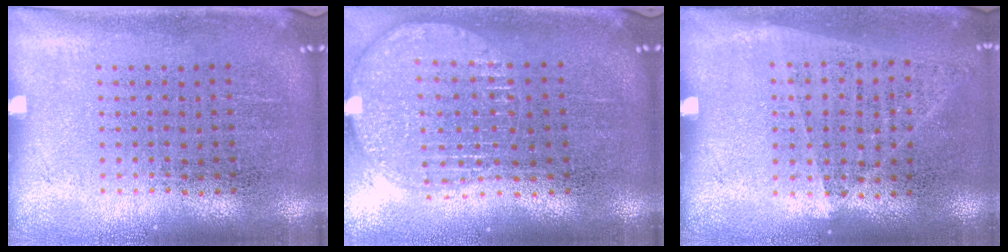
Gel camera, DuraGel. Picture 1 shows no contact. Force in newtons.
{"total": 1.6, "press": 1.4, "slide": 0.8}
{"total": 1.0, "press": 0.9, "slide": 0.5}